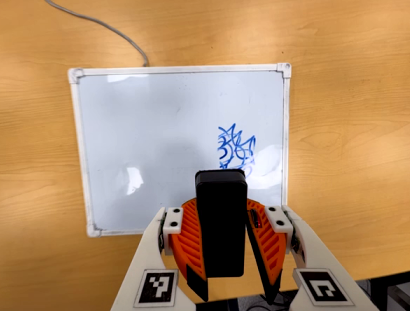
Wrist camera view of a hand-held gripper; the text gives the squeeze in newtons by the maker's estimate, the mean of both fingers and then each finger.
{"total": 9.9, "left": 9.8, "right": 10.0}